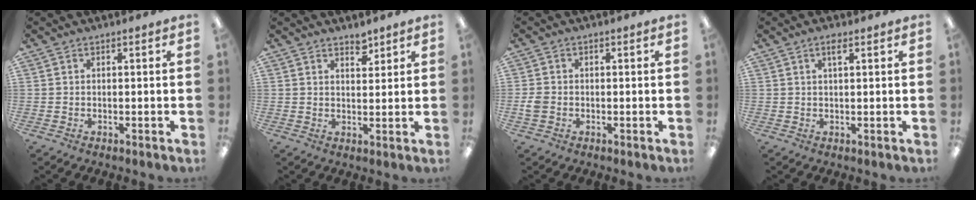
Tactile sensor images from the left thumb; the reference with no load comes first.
{"total": 3.4, "force": [2.9, 1.2, 1.2], "torque": [-0.004, -0.021, 0.048]}
{"total": 2.5, "force": [-0.6, 2.0, 1.4], "torque": [-0.023, 0.005, -0.012]}
{"total": 2.2, "force": [1.2, 0.6, 1.8], "torque": [-0.032, 0.002, 0.017]}